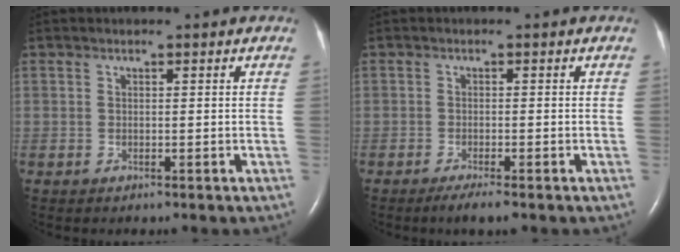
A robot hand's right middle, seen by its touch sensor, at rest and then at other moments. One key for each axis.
{"total": 2.7, "fx": -1.9, "fy": 0.1, "fz": 1.9, "tx": -0.037, "ty": -0.007, "tz": -0.033}